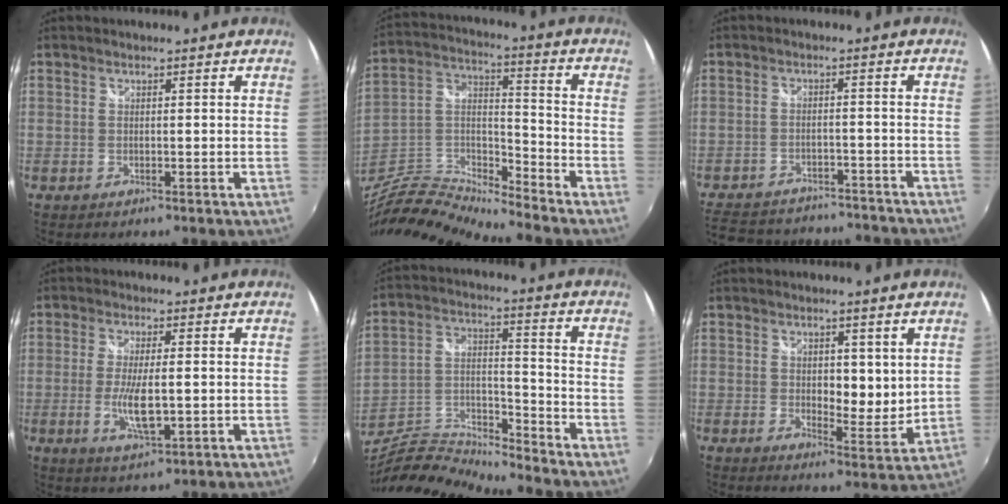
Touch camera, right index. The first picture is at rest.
{"total": 14.3, "force": [-12.8, 1.5, 6.3], "torque": [-0.149, 0.001, -0.261]}
{"total": 21.4, "force": [-18.1, 8.4, 7.6], "torque": [-0.179, 0.031, -0.236]}
{"total": 6.7, "force": [-1.2, 1.7, 6.3], "torque": [-0.124, -0.014, -0.021]}
{"total": 11.1, "force": [-10.6, 0.8, 3.4], "torque": [-0.076, 0.009, -0.215]}
{"total": 5.8, "force": [1.7, 3.4, 4.4], "torque": [-0.065, -0.010, 0.031]}